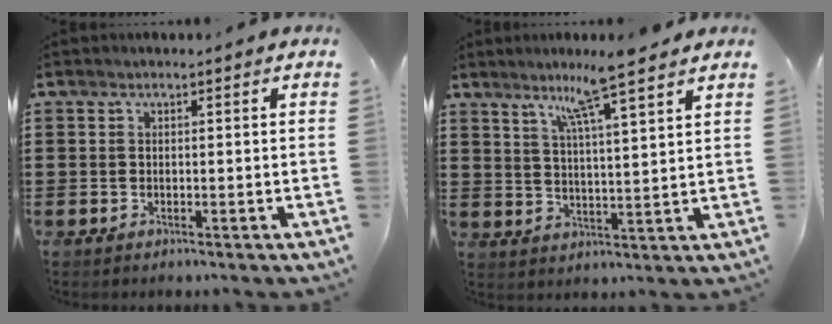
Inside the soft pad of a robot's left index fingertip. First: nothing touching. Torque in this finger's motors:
{"motor_torque": [1.37, -0.77, 1.00, 0.18]}